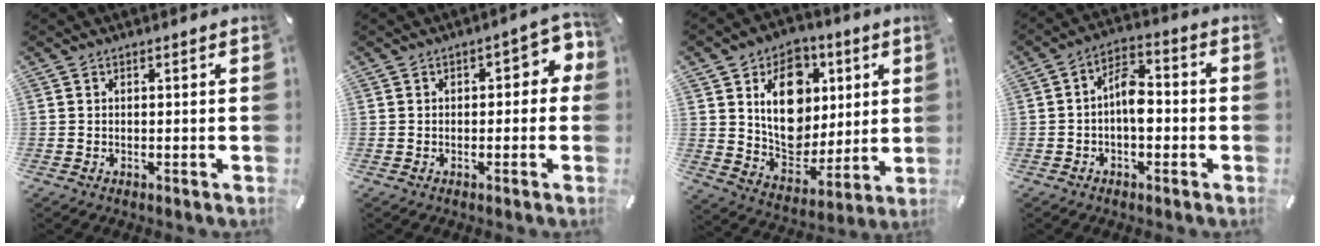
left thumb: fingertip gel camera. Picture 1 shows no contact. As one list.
[{"total": 5.7, "force": [0.1, 3.2, 4.7], "torque": [-0.057, 0.007, -0.006]}, {"total": 16.5, "force": [4.9, 13.3, 8.4], "torque": [-0.116, -0.018, 0.097]}, {"total": 7.6, "force": [-1.7, 4.5, 5.8], "torque": [-0.095, 0.021, -0.030]}]